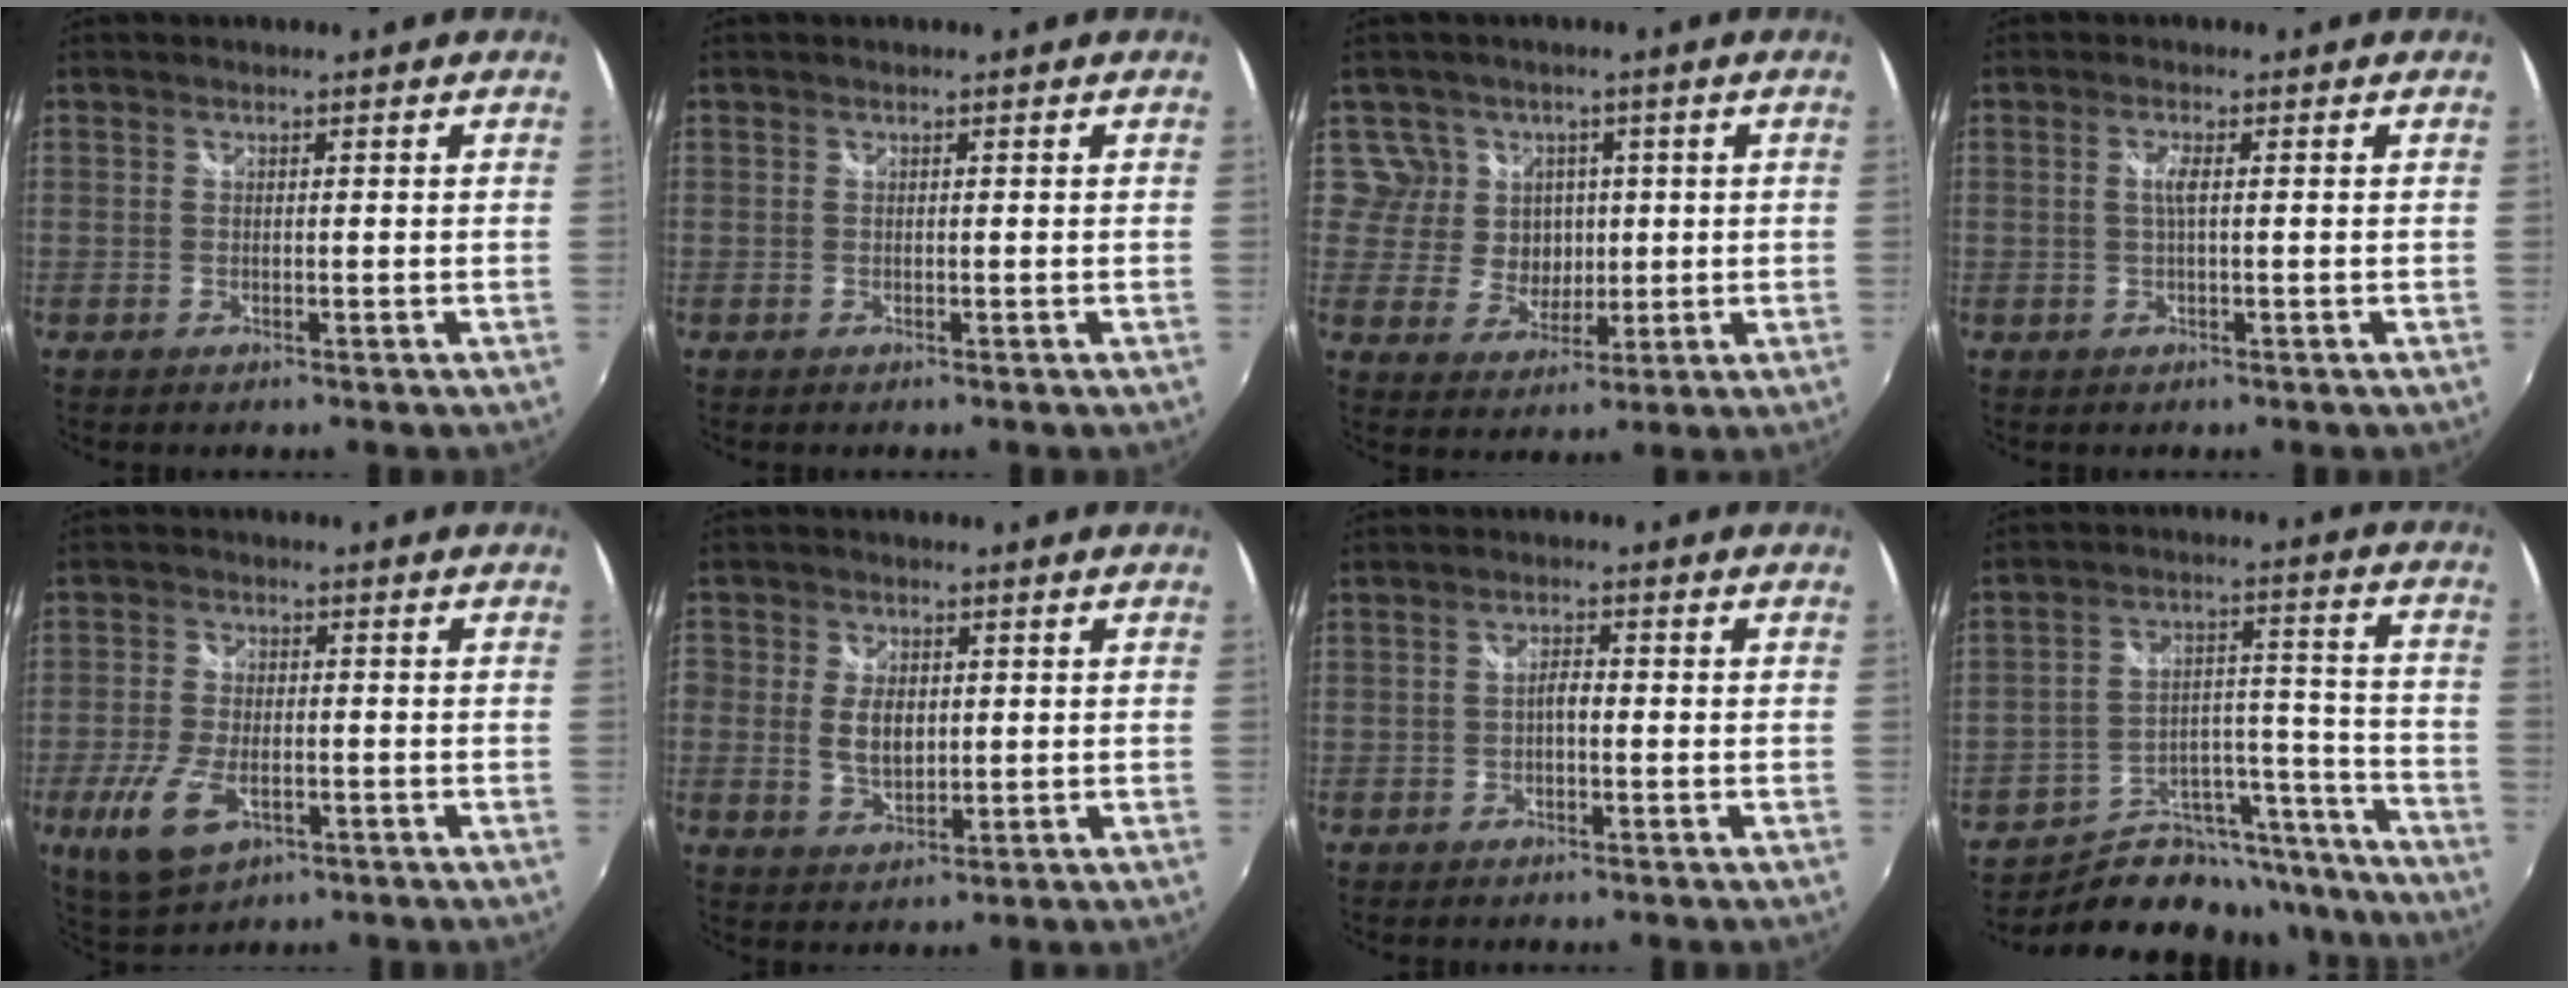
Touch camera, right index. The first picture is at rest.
{"total": 0.0}
{"total": 7.0, "force": [1.6, 6.8, 0.8], "torque": [-0.022, 0.013, 0.029]}
{"total": 1.9, "force": [0.1, 0.0, 1.9], "torque": [-0.036, 0.000, 0.000]}
{"total": 10.0, "force": [-4.0, 5.2, 7.6], "torque": [-0.173, -0.018, -0.069]}
{"total": 5.8, "force": [0.1, 4.0, 4.3], "torque": [-0.089, 0.002, 0.002]}
{"total": 1.9, "force": [-0.6, 0.7, 1.6], "torque": [-0.032, 0.006, -0.013]}
{"total": 19.1, "force": [-16.4, 8.8, 4.4], "torque": [-0.074, 0.068, -0.226]}